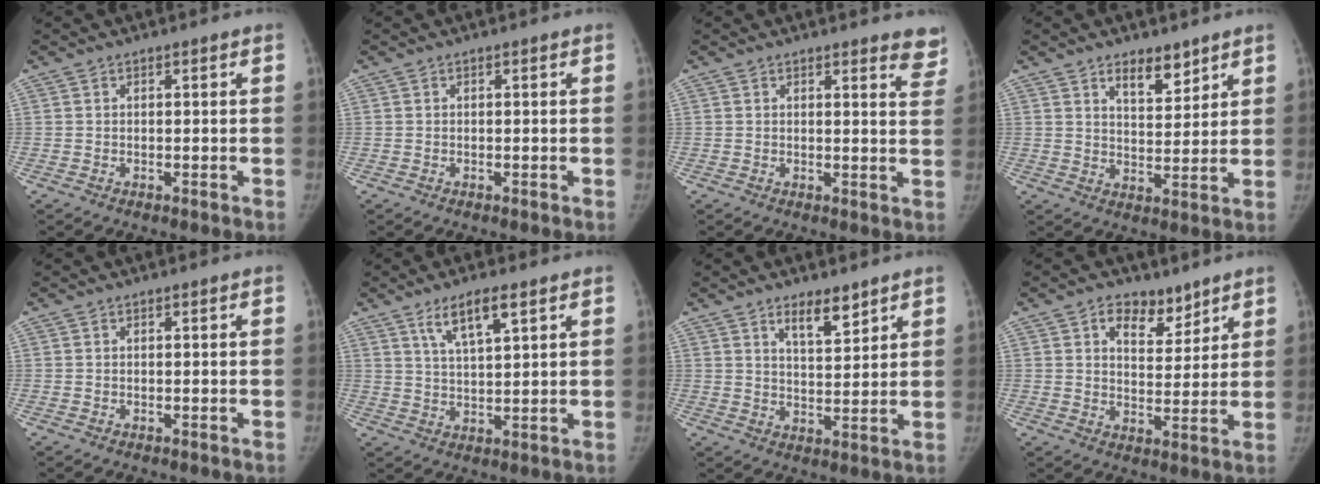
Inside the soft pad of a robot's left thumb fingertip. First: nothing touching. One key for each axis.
{"total": 0.0}
{"total": 6.0, "fx": 5.3, "fy": 1.6, "fz": 2.4, "tx": 0.003, "ty": -0.030, "tz": 0.039}
{"total": 6.6, "fx": 4.7, "fy": 3.0, "fz": 3.6, "tx": -0.028, "ty": -0.035, "tz": 0.078}
{"total": 0.0}
{"total": 6.9, "fx": 4.1, "fy": 1.7, "fz": 5.4, "tx": -0.094, "ty": -0.020, "tz": 0.079}
{"total": 6.0, "fx": 4.2, "fy": 2.1, "fz": 3.7, "tx": -0.040, "ty": -0.034, "tz": 0.072}
{"total": 7.4, "fx": 4.8, "fy": 4.6, "fz": 3.3, "tx": -0.017, "ty": -0.027, "tz": 0.077}